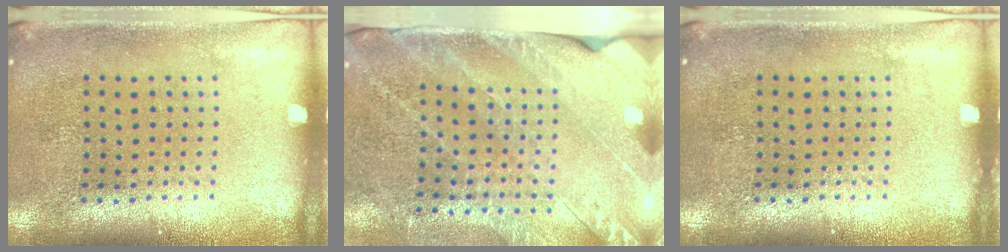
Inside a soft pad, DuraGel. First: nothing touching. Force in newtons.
{"total": 3.5, "press": 3.0, "slide": 1.8}
{"total": 0.0}